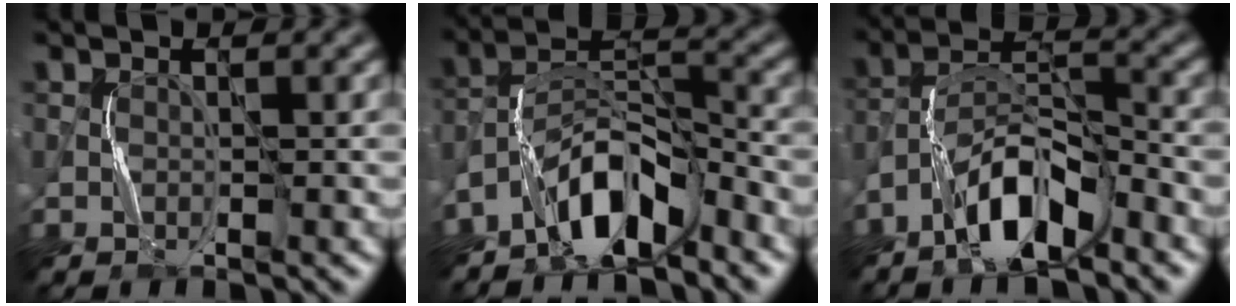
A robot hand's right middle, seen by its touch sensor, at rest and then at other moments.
{"total": 6.7, "force": [-5.0, 2.2, 3.9], "torque": [-0.068, 0.009, -0.098]}
{"total": 6.6, "force": [-4.6, 2.0, 4.3], "torque": [-0.081, 0.010, -0.088]}